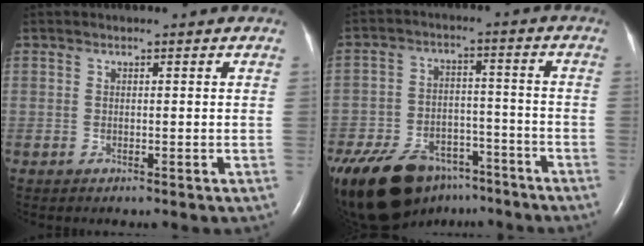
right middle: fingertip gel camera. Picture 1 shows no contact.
{"total": 20.8, "force": [-14.6, 10.8, 10.2], "torque": [-0.243, -0.015, -0.230]}